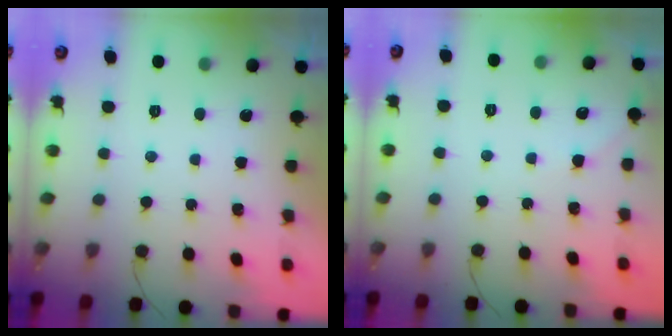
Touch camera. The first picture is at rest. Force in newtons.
{"total": 2.7, "press": 2.7, "slide": 0.4}